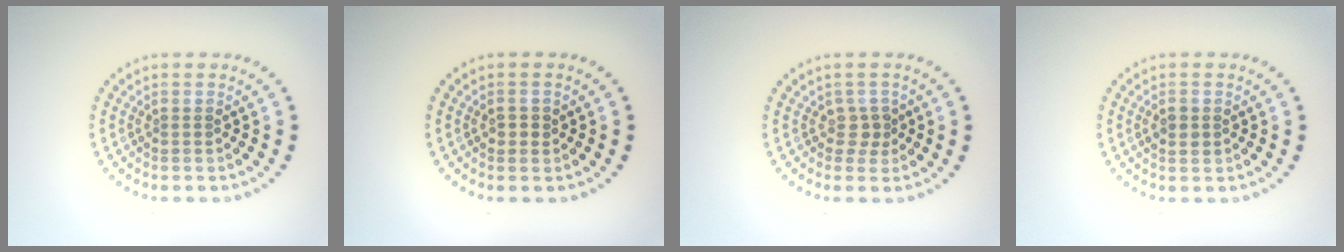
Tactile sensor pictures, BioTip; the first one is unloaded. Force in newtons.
{"total": 1.1, "press": 1.0, "slide": 0.2}
{"total": 1.3, "press": 1.0, "slide": 0.8}
{"total": 1.4, "press": 1.4, "slide": 0.0}